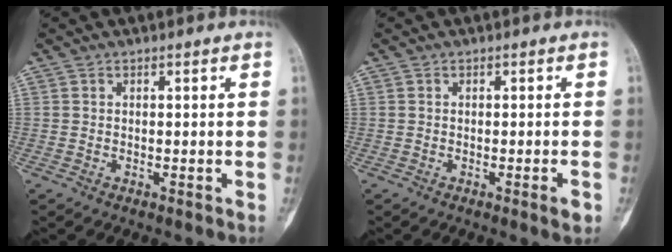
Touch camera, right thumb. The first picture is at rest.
{"total": 1.9, "force": [-0.8, 0.2, 1.7], "torque": [-0.026, -0.005, -0.011]}